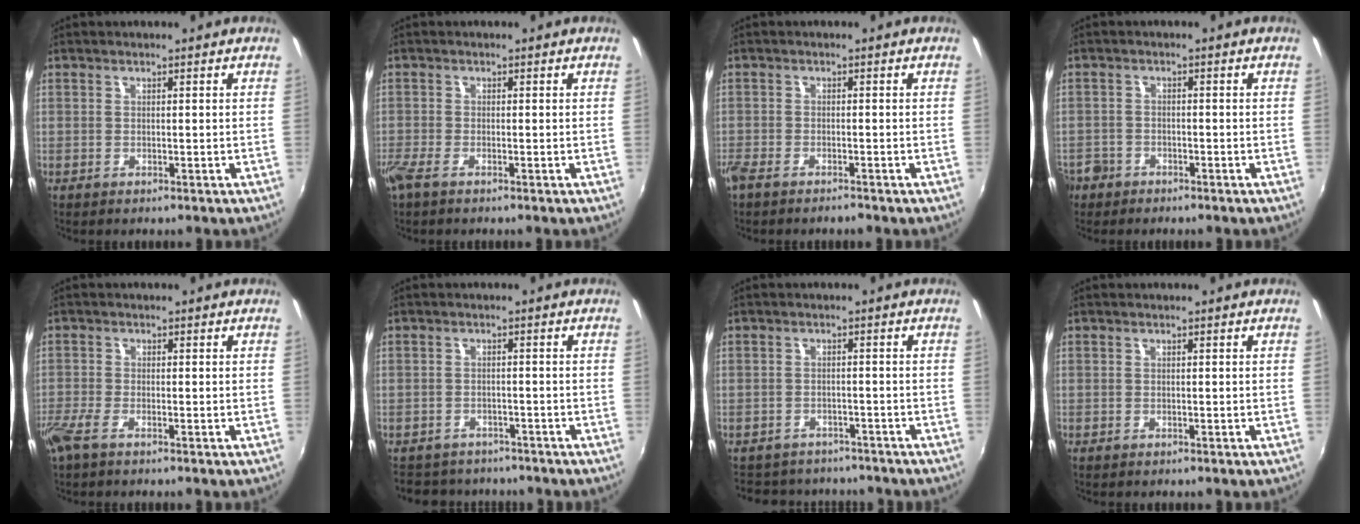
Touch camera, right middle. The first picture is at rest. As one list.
[{"total": 2.6, "force": [-1.8, 0.4, 1.8], "torque": [-0.044, -0.011, -0.037]}, {"total": 4.0, "force": [-3.4, 1.1, 1.8], "torque": [-0.054, -0.015, -0.067]}, {"total": 5.8, "force": [-3.6, 4.3, 1.4], "torque": [-0.049, 0.003, -0.066]}, {"total": 3.3, "force": [-2.3, 0.6, 2.4], "torque": [-0.059, -0.011, -0.048]}, {"total": 6.6, "force": [-5.6, 3.3, 1.2], "torque": [-0.032, 0.009, -0.083]}, {"total": 8.3, "force": [-7.1, 4.0, 1.8], "torque": [-0.046, 0.013, -0.098]}, {"total": 0.0}]